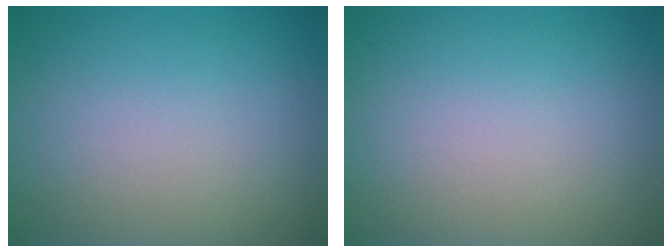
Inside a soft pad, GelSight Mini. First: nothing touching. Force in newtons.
{"total": 0.0}